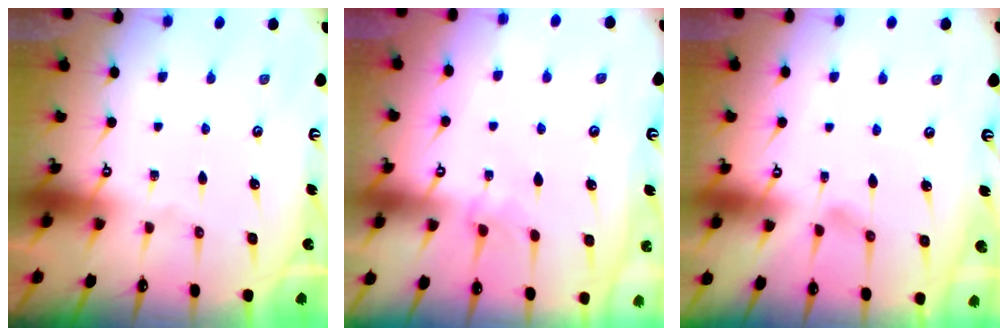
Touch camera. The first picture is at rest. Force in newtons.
{"total": 2.8, "press": 2.8, "slide": 0.3}
{"total": 0.0}